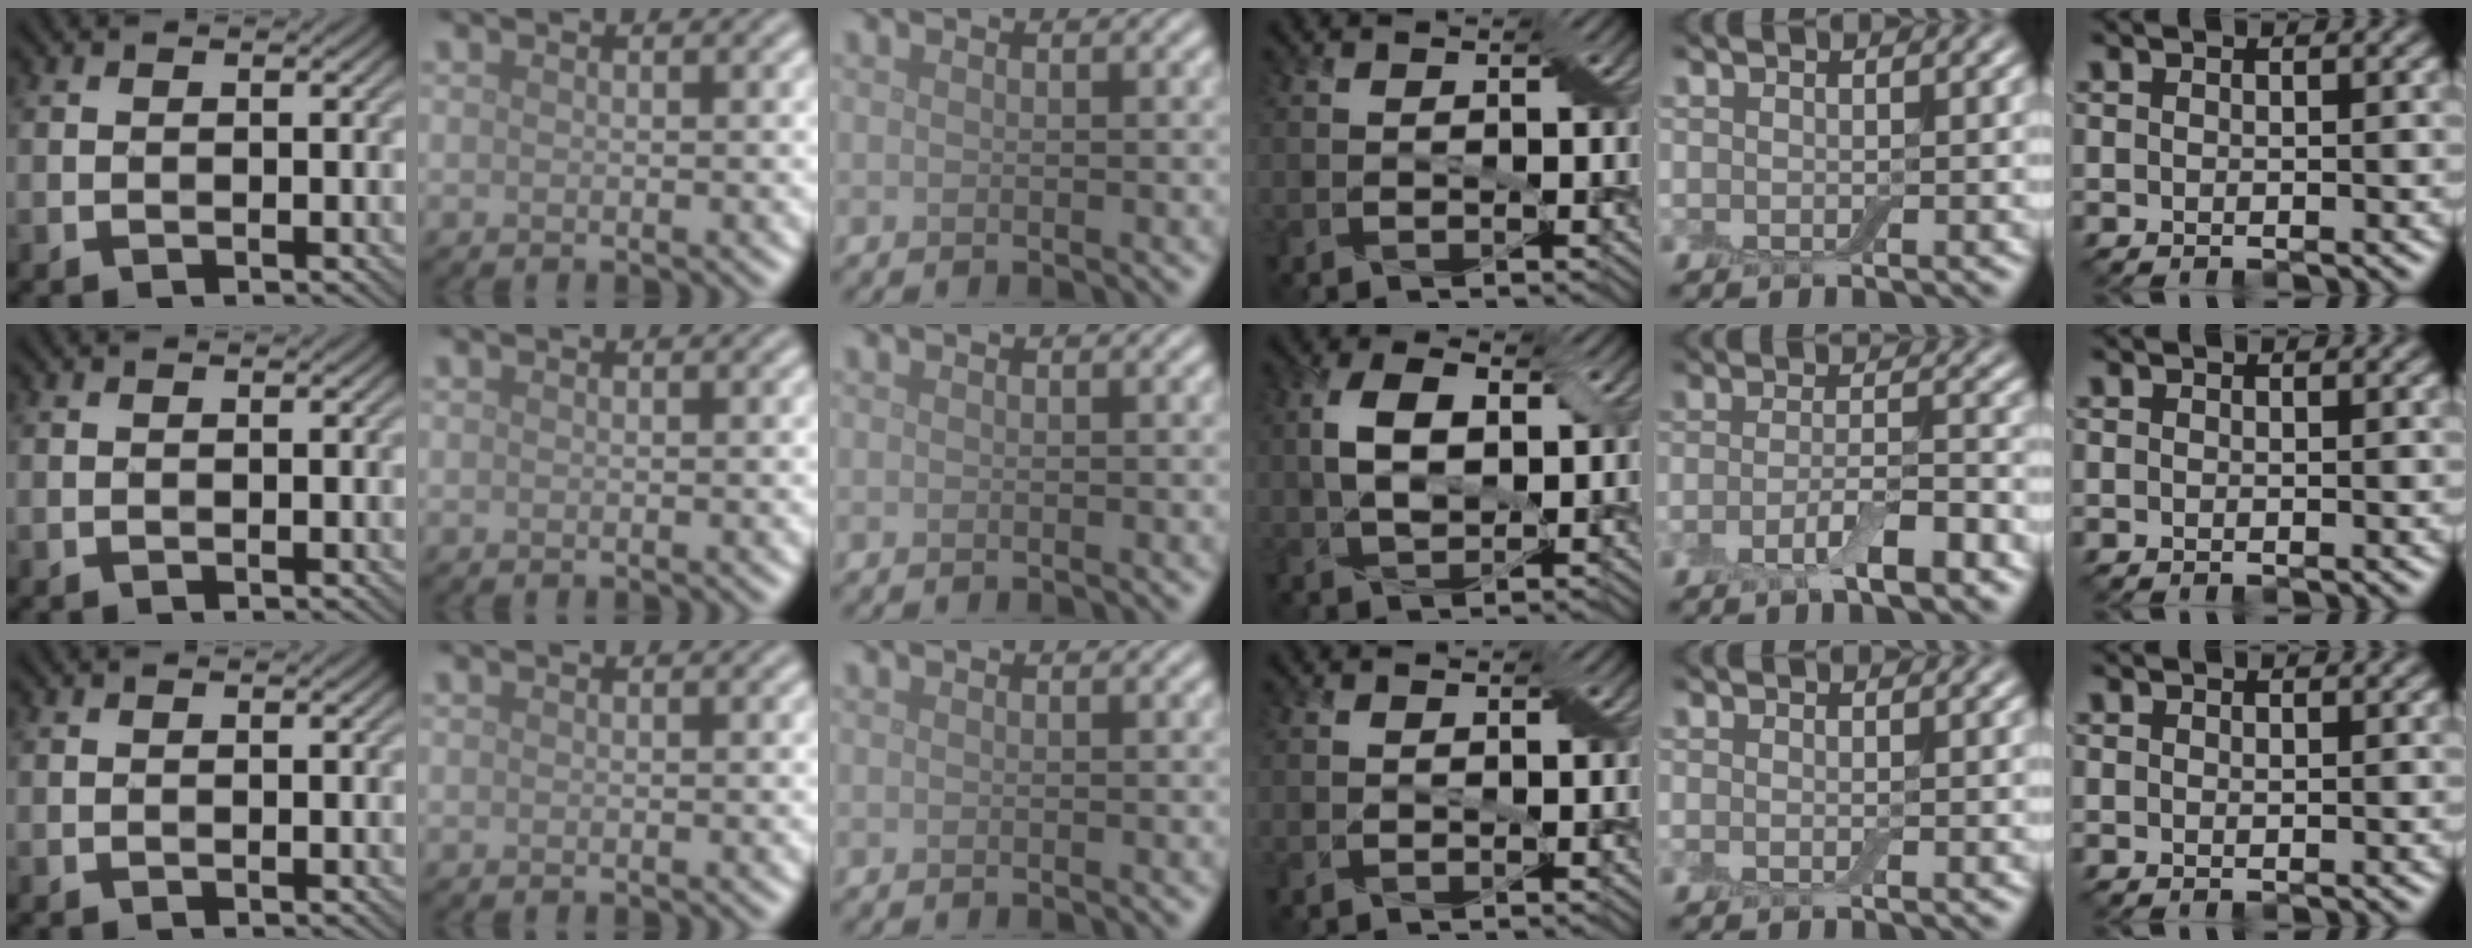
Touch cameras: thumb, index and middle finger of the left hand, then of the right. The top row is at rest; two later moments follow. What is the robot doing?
{"motion": "wipe", "object": "dish"}